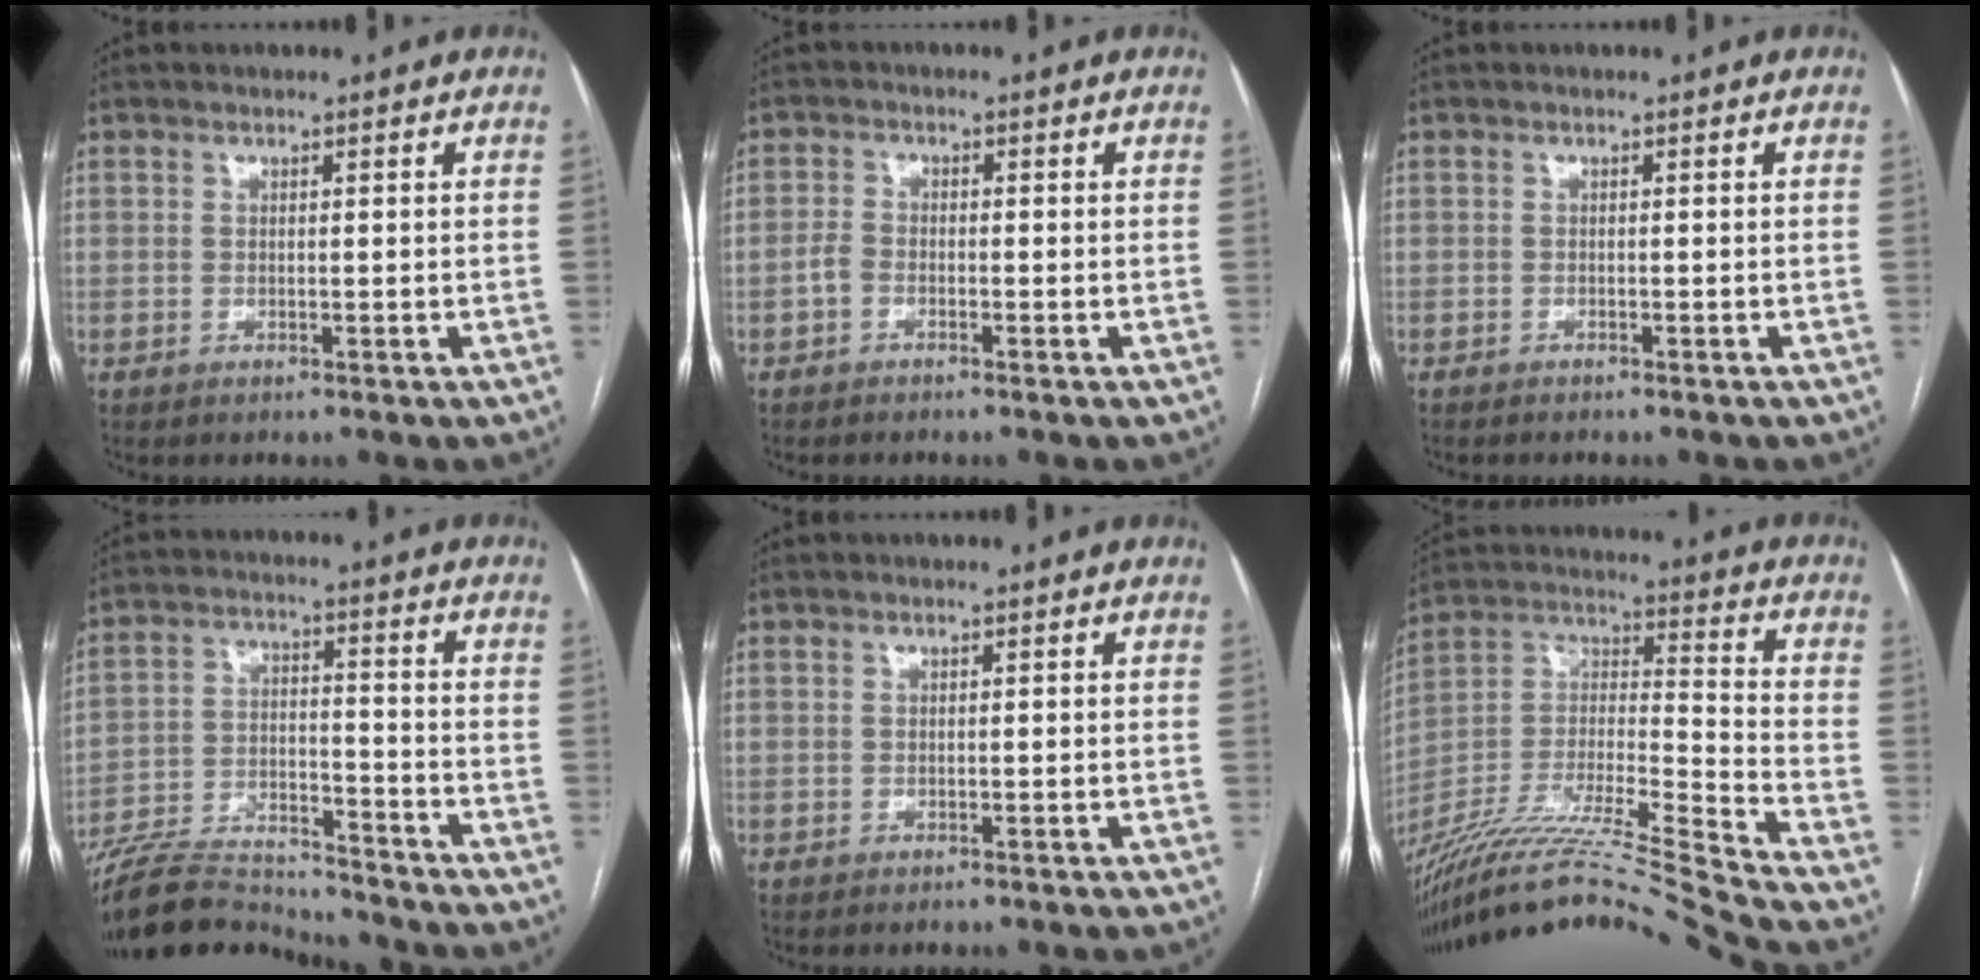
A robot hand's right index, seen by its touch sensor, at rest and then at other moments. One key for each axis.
{"total": 1.8, "fx": -1.2, "fy": 1.0, "fz": 1.0, "tx": -0.022, "ty": 0.004, "tz": -0.025}
{"total": 2.7, "fx": -2.4, "fy": 0.6, "fz": 1.1, "tx": -0.017, "ty": -0.004, "tz": -0.027}
{"total": 15.0, "fx": -14.5, "fy": 2.2, "fz": 3.4, "tx": -0.065, "ty": 0.009, "tz": -0.243}
{"total": 0.0}
{"total": 23.9, "fx": -21.0, "fy": -2.5, "fz": 11.2, "tx": -0.225, "ty": -0.021, "tz": -0.371}